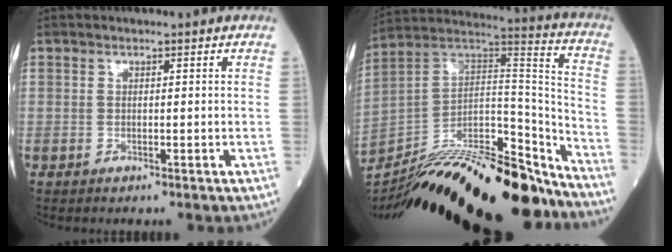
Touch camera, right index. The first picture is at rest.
{"total": 30.0, "force": [-25.1, 4.5, 15.7], "torque": [-0.247, -0.006, -0.401]}